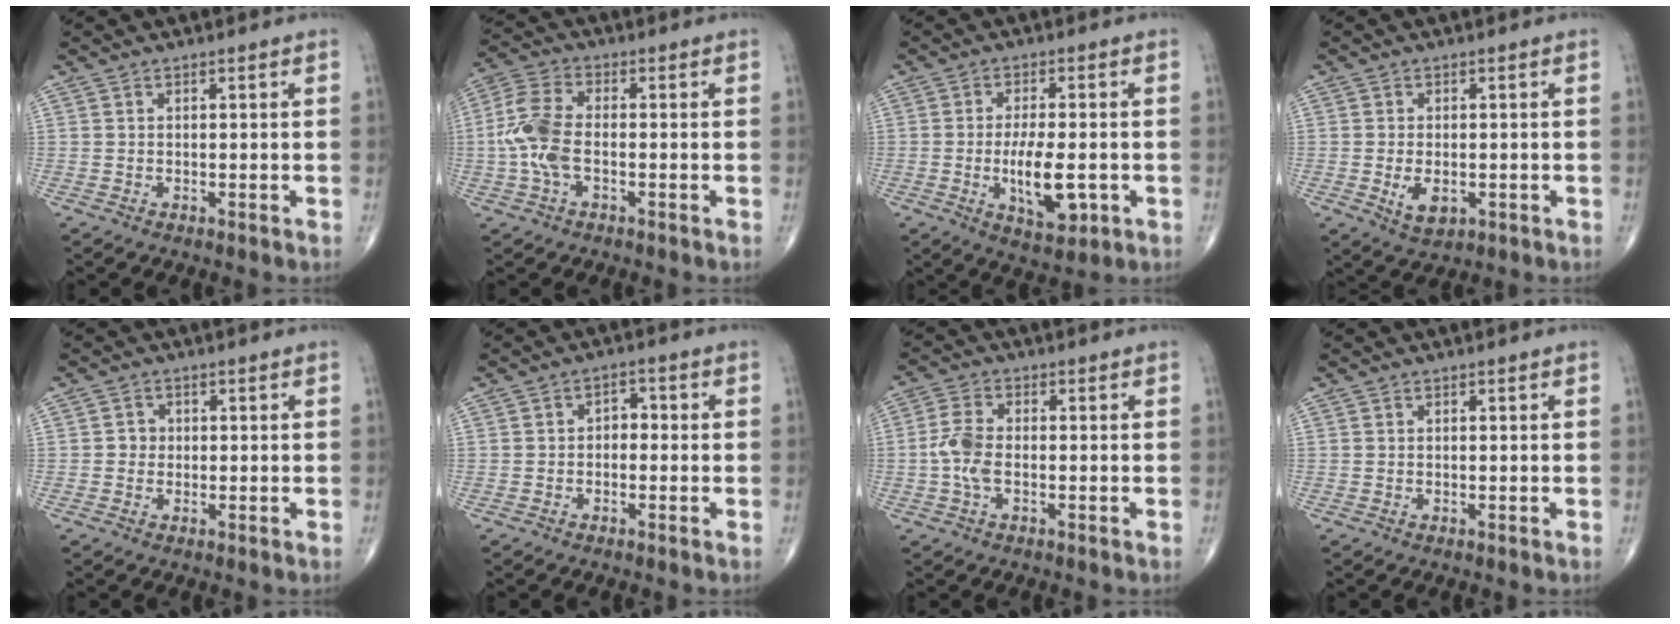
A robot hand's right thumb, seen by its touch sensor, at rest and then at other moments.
{"total": 8.6, "force": [-1.4, 4.5, 7.2], "torque": [-0.174, 0.022, -0.034]}
{"total": 9.4, "force": [-2.1, 3.7, 8.4], "torque": [-0.139, -0.006, -0.029]}
{"total": 4.8, "force": [-1.1, 2.8, 3.7], "torque": [-0.057, -0.006, -0.012]}
{"total": 1.8, "force": [-0.1, 1.7, 0.6], "torque": [0.003, 0.006, -0.006]}
{"total": 2.8, "force": [-0.4, 1.9, 1.9], "torque": [-0.011, 0.013, -0.016]}
{"total": 5.4, "force": [-1.0, 2.7, 4.6], "torque": [-0.110, 0.013, -0.023]}
{"total": 0.0}